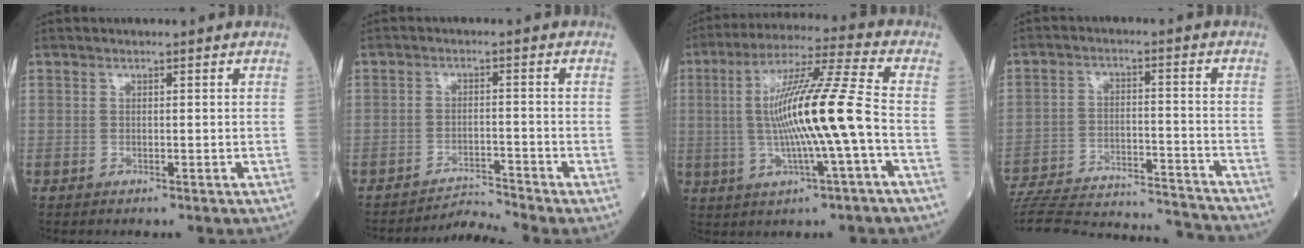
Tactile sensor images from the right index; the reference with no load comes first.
{"total": 4.1, "force": [-3.5, -1.8, -0.8], "torque": [0.012, -0.007, -0.059]}
{"total": 14.3, "force": [-1.2, -0.6, 14.2], "torque": [-0.263, 0.011, -0.026]}
{"total": 23.5, "force": [-22.4, 2.4, 6.6], "torque": [-0.126, -0.017, -0.323]}